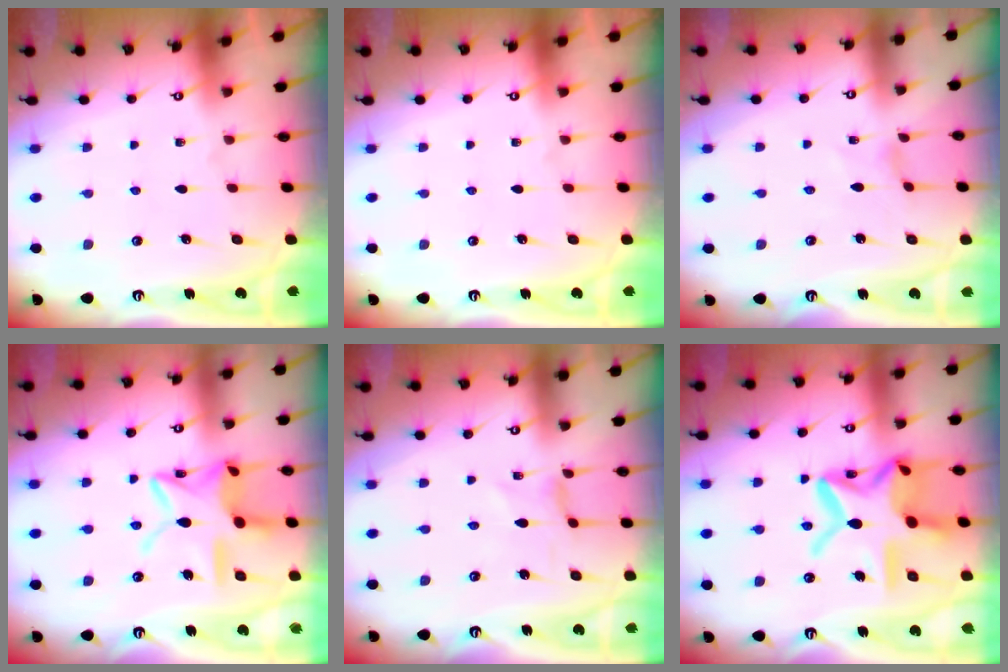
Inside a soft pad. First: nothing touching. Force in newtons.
{"total": 0.0}
{"total": 0.0}
{"total": 15.5, "press": 15.4, "slide": 1.4}
{"total": 0.0}
{"total": 20.0, "press": 20.0, "slide": 1.6}